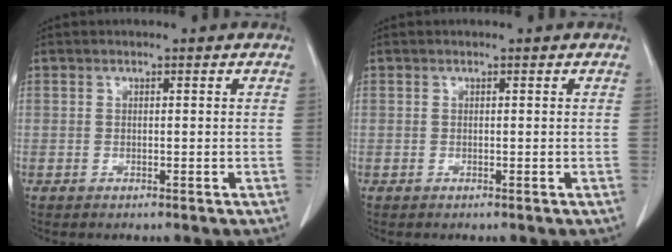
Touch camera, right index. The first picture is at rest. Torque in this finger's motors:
{"motor_torque": [0.00, 0.00, 0.00, 0.00]}